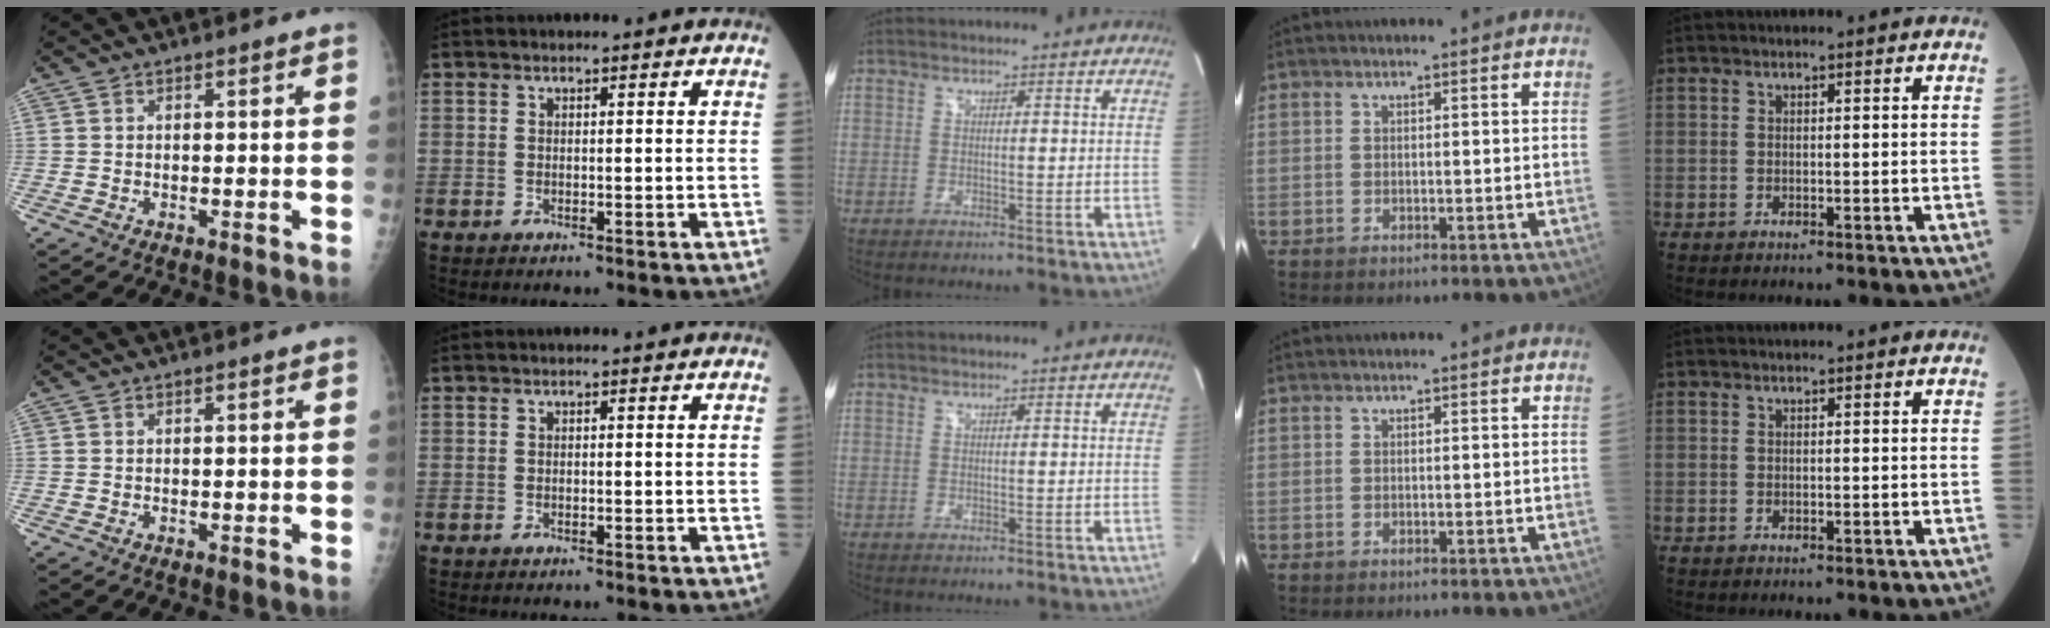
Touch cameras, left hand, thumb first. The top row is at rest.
{}